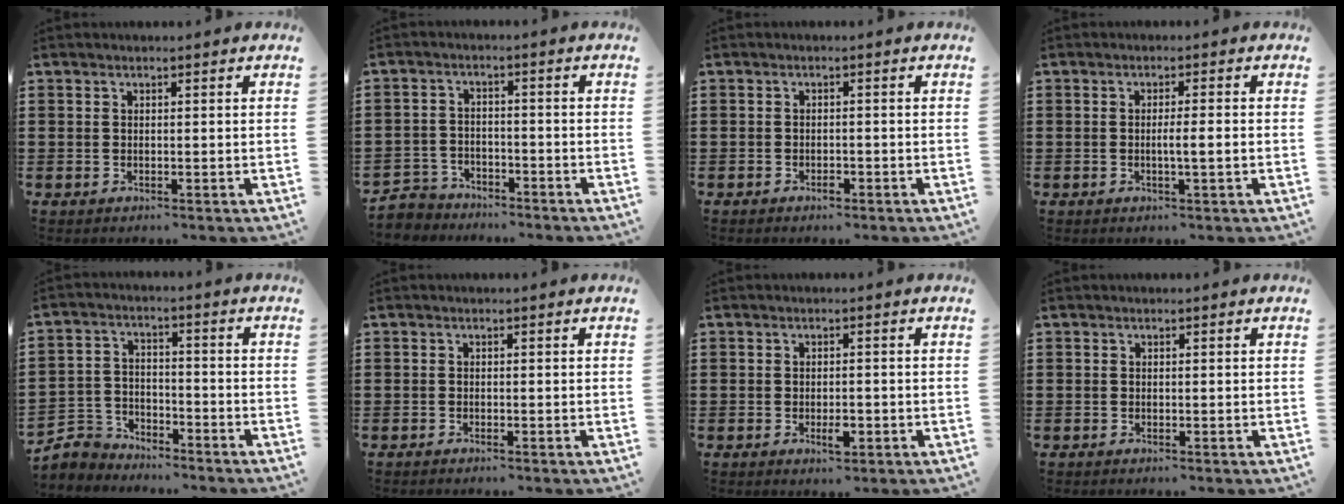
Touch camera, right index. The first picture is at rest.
{"total": 3.7, "force": [-3.5, 1.1, -0.3], "torque": [-0.012, 0.000, -0.078]}
{"total": 1.3, "force": [-1.1, 0.5, 0.5], "torque": [-0.014, -0.003, -0.021]}
{"total": 2.3, "force": [-0.4, -0.1, 2.2], "torque": [-0.039, -0.005, -0.010]}
{"total": 4.9, "force": [-4.5, 1.9, 0.4], "torque": [-0.041, -0.001, -0.102]}
{"total": 0.5, "force": [-0.5, 0.0, 0.1], "torque": [-0.003, -0.001, -0.011]}
{"total": 2.5, "force": [-0.9, 0.9, 2.1], "torque": [-0.039, 0.000, -0.016]}
{"total": 0.0}